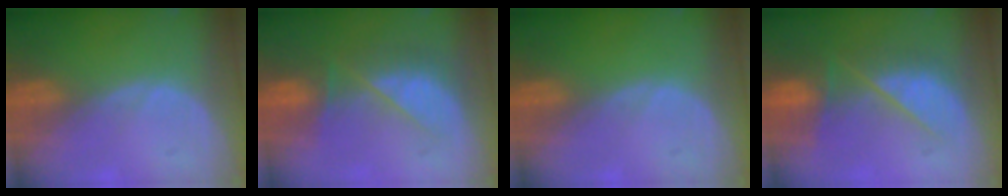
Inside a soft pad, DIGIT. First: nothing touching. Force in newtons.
{"total": 7.8, "press": 7.1, "slide": 3.1}
{"total": 0.0}
{"total": 9.0, "press": 7.7, "slide": 4.6}